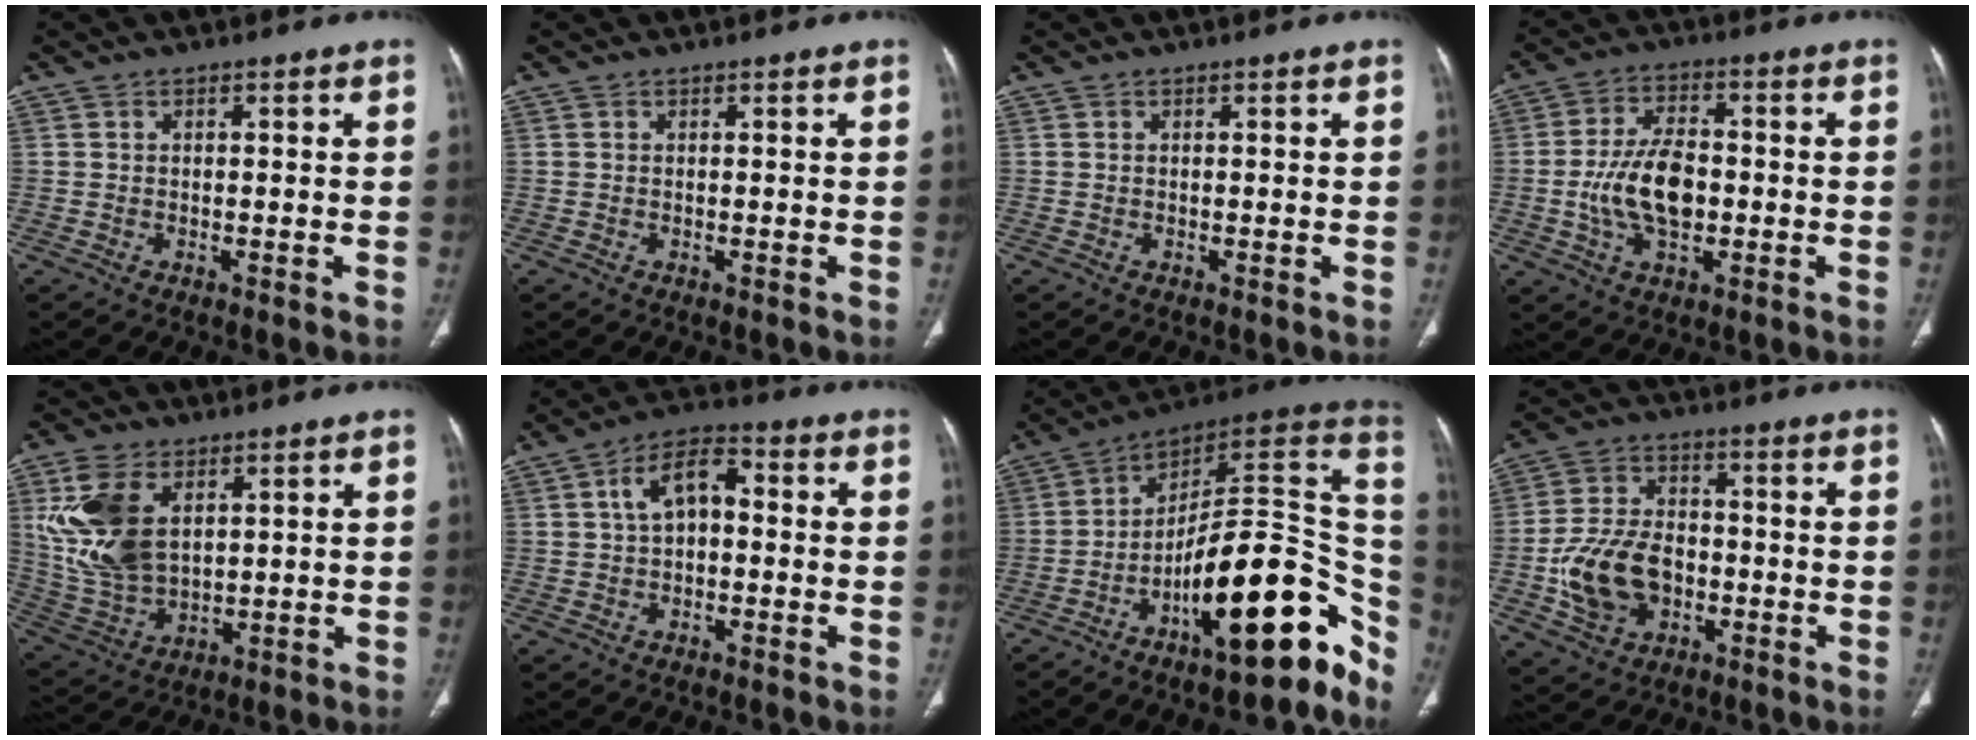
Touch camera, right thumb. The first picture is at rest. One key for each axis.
{"total": 0.0}
{"total": 0.0}
{"total": 11.4, "fx": -1.4, "fy": 6.5, "fz": 9.2, "tx": -0.164, "ty": 0.015, "tz": -0.025}
{"total": 14.7, "fx": 4.5, "fy": 8.9, "fz": 10.8, "tx": -0.218, "ty": -0.015, "tz": 0.104}
{"total": 8.2, "fx": 0.8, "fy": 4.7, "fz": 6.6, "tx": -0.104, "ty": 0.026, "tz": 0.003}
{"total": 27.3, "fx": -11.2, "fy": 9.9, "fz": 22.8, "tx": -0.226, "ty": 0.095, "tz": -0.161}
{"total": 13.4, "fx": -3.0, "fy": 9.6, "fz": 8.8, "tx": -0.152, "ty": 0.022, "tz": -0.048}